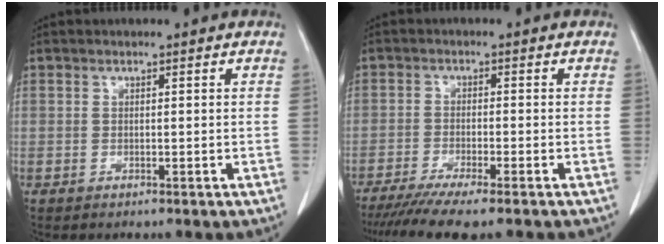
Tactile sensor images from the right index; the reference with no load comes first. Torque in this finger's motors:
{"motor_torque": [1.12, -1.03, 0.27, 0.14]}